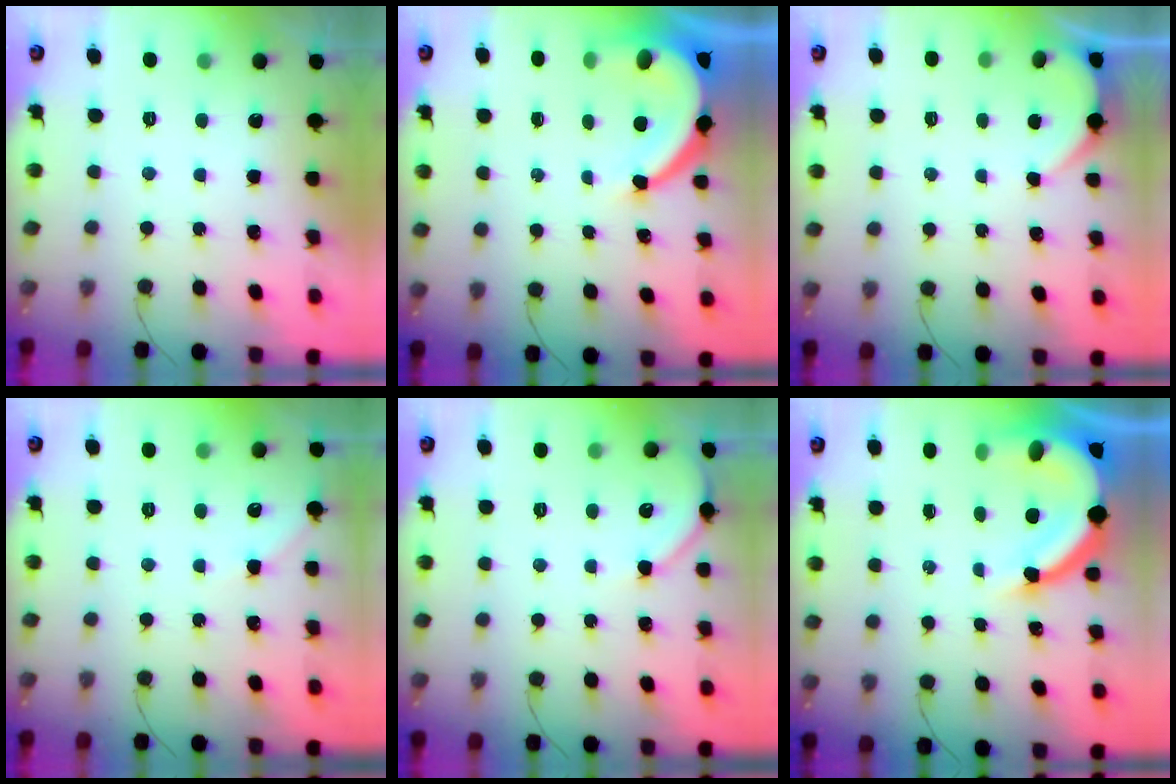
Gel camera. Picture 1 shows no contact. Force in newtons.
{"total": 10.5, "press": 10.4, "slide": 1.4}
{"total": 2.7, "press": 2.6, "slide": 0.4}
{"total": 2.9, "press": 2.8, "slide": 0.4}
{"total": 5.9, "press": 5.8, "slide": 0.9}
{"total": 14.5, "press": 14.4, "slide": 1.3}